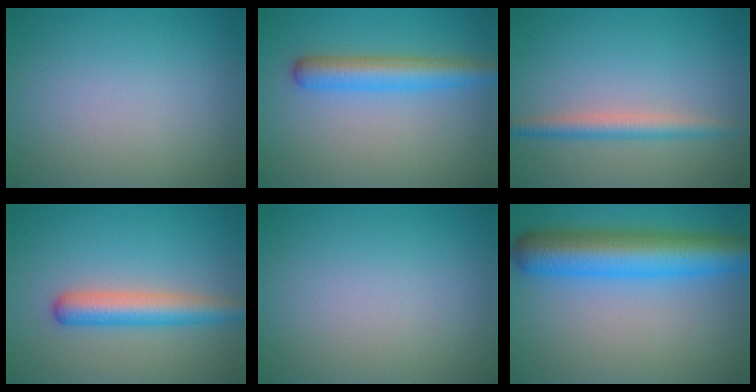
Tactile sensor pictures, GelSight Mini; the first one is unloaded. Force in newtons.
{"total": 4.1, "press": 4.1, "slide": 0.1}
{"total": 2.5, "press": 2.5, "slide": 0.1}
{"total": 4.0, "press": 4.0, "slide": 0.1}
{"total": 0.0}
{"total": 8.7, "press": 8.7, "slide": 0.2}